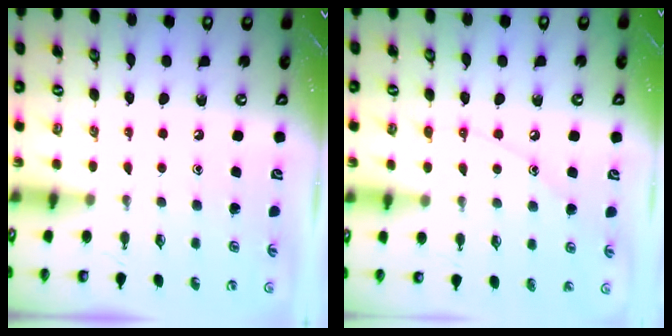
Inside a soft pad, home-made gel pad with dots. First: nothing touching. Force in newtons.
{"total": 6.8, "press": 6.7, "slide": 0.7}